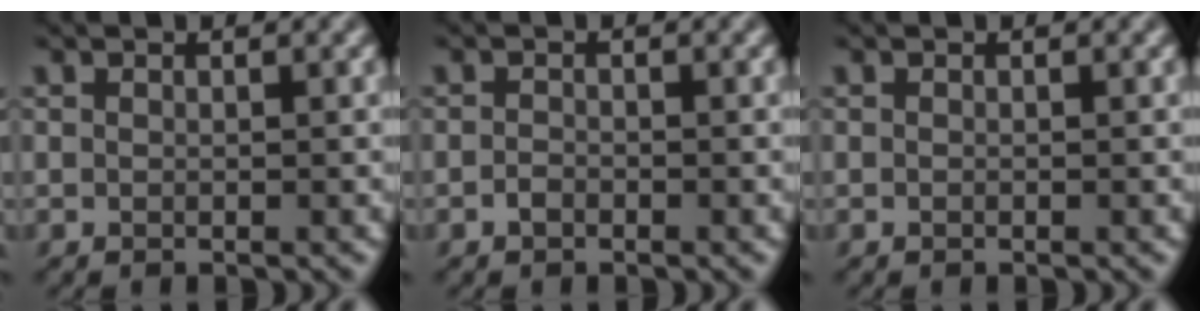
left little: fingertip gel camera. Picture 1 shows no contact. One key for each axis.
{"total": 0.8, "fx": -0.6, "fy": 0.5, "fz": 0.3, "tx": -0.007, "ty": -0.001, "tz": -0.015}
{"total": 0.0}